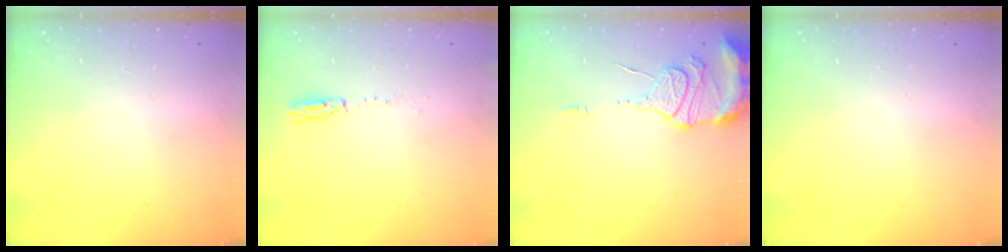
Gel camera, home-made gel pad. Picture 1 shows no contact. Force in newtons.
{"total": 3.9, "press": 3.8, "slide": 0.9}
{"total": 12.5, "press": 12.4, "slide": 1.1}
{"total": 0.0}